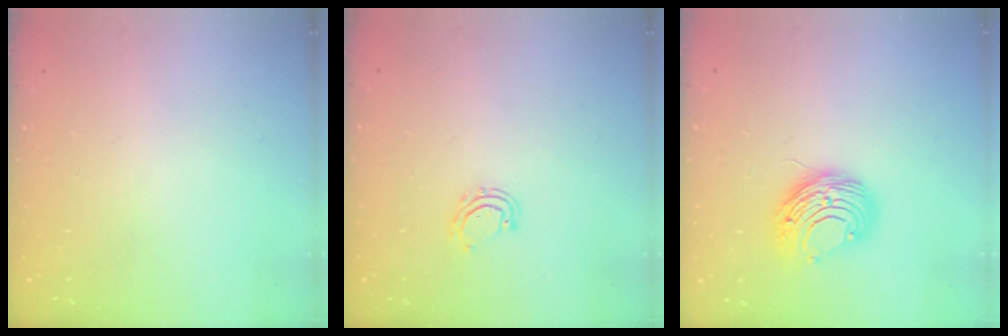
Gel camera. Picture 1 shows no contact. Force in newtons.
{"total": 6.1, "press": 5.9, "slide": 1.4}
{"total": 9.1, "press": 9.1, "slide": 0.5}